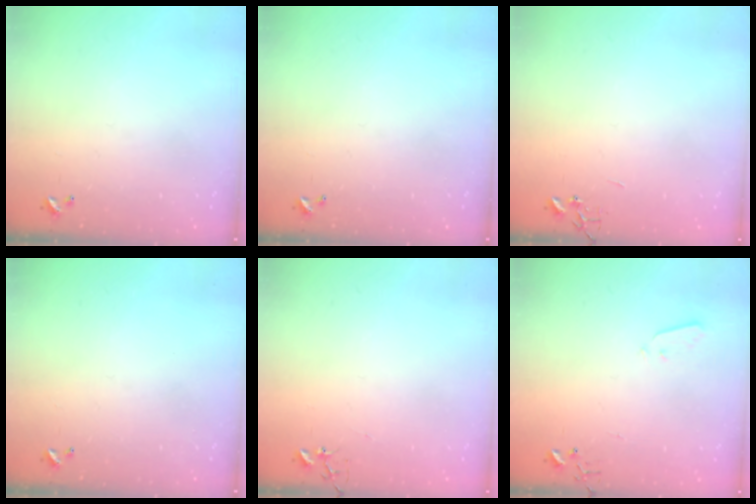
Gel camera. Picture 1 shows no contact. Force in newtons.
{"total": 0.0}
{"total": 0.0}
{"total": 0.0}
{"total": 2.9, "press": 2.9, "slide": 0.2}
{"total": 2.2, "press": 2.2, "slide": 0.4}